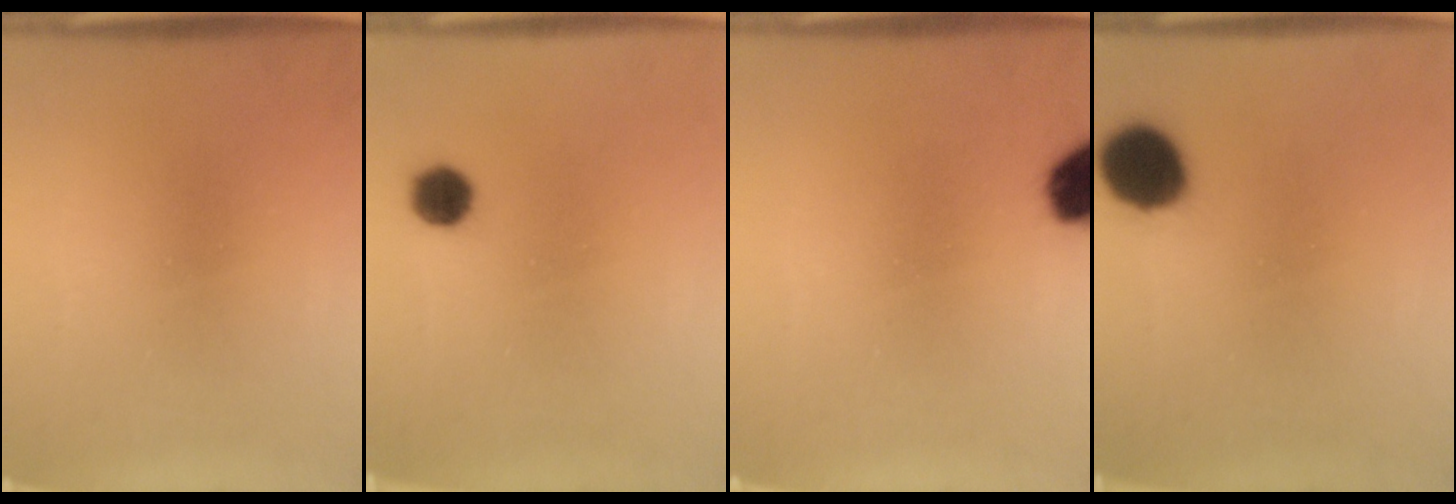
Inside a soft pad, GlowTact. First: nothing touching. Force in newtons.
{"total": 4.2}
{"total": 9.6}
{"total": 10.5}